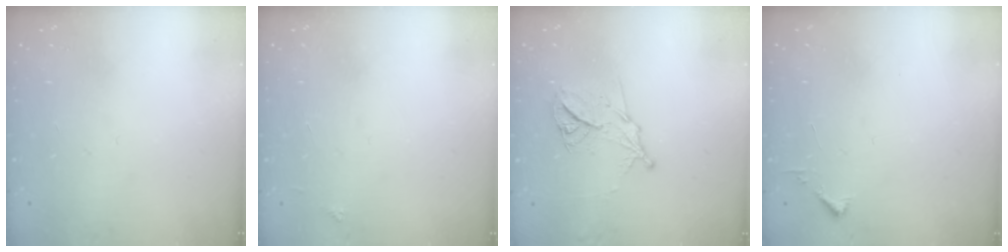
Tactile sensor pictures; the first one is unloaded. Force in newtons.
{"total": 2.0, "press": 2.0, "slide": 0.3}
{"total": 11.4, "press": 11.4, "slide": 0.3}
{"total": 3.1, "press": 3.1, "slide": 0.4}